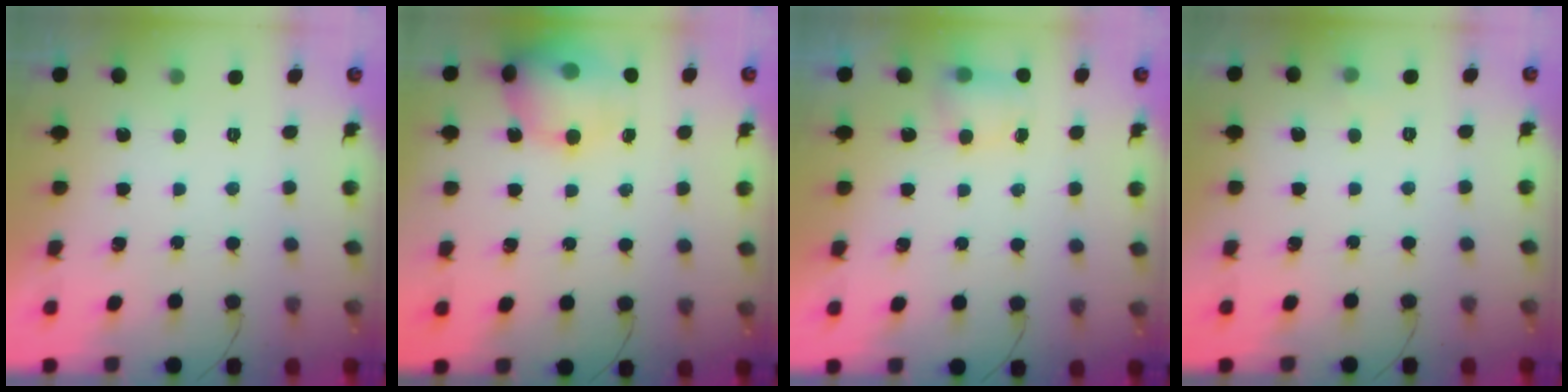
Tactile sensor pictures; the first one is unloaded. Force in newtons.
{"total": 16.2, "press": 15.2, "slide": 5.6}
{"total": 4.8, "press": 4.7, "slide": 0.8}
{"total": 3.1, "press": 2.8, "slide": 1.2}